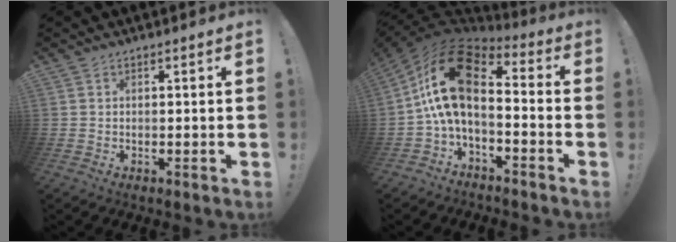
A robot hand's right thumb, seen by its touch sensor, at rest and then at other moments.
{"total": 16.2, "force": [3.0, 8.1, 13.7], "torque": [-0.263, -0.013, 0.054]}